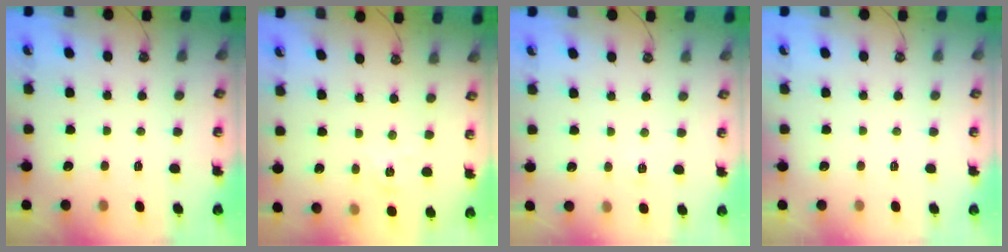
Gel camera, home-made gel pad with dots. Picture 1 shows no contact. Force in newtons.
{"total": 1.8, "press": 1.8, "slide": 0.3}
{"total": 2.2, "press": 2.2, "slide": 0.3}
{"total": 0.0}